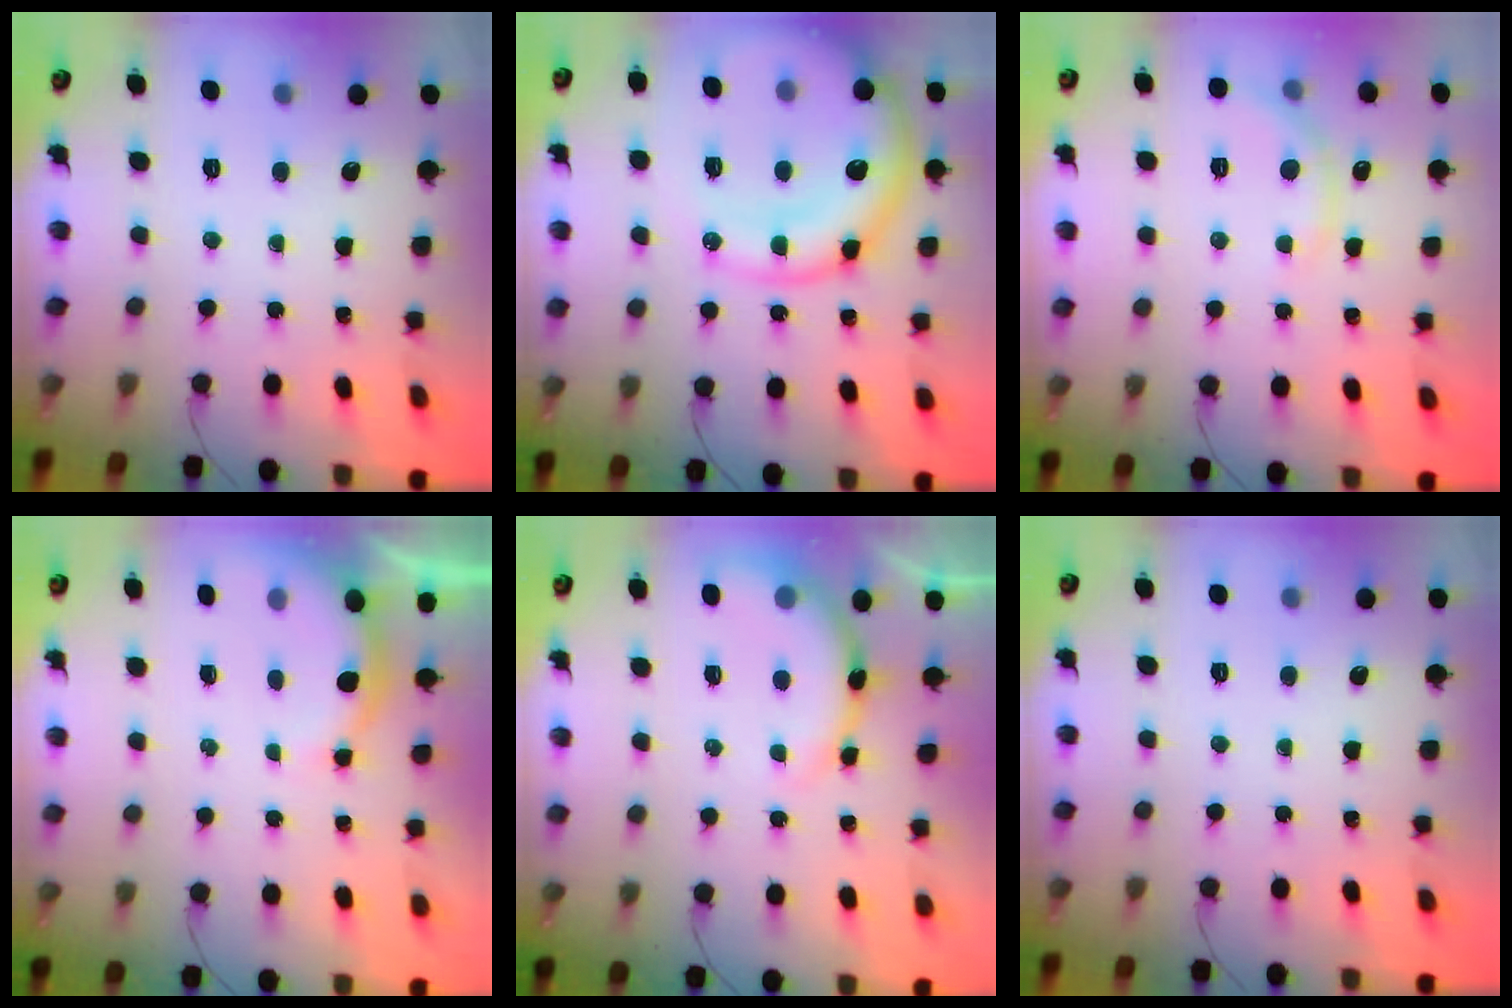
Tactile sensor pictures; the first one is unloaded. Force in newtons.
{"total": 19.2, "press": 18.9, "slide": 3.5}
{"total": 3.0, "press": 2.9, "slide": 1.0}
{"total": 3.3, "press": 3.2, "slide": 0.8}
{"total": 8.5, "press": 8.3, "slide": 1.7}
{"total": 0.0}